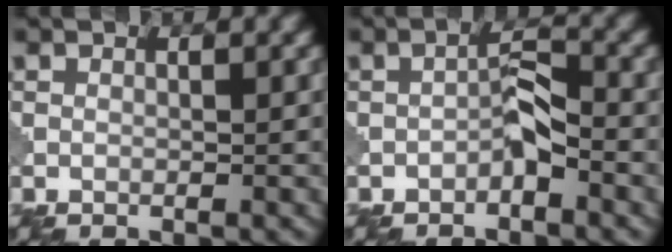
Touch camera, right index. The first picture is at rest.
{"total": 2.3, "force": [-1.2, 0.6, 1.8], "torque": [-0.029, 0.011, -0.025]}